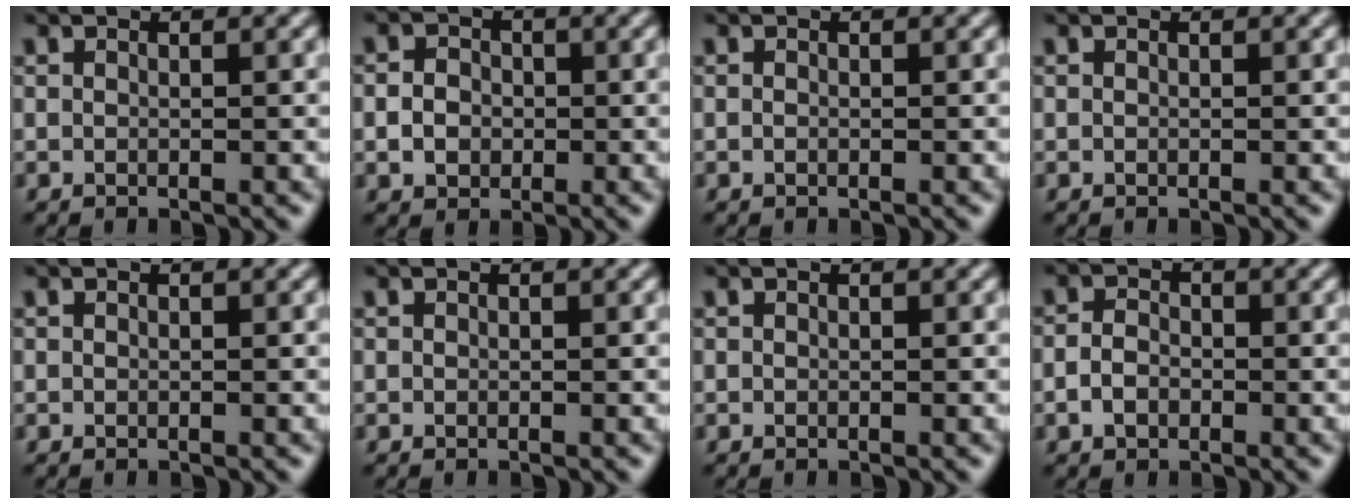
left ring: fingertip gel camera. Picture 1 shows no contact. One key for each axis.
{"total": 2.6, "fx": -0.4, "fy": 2.2, "fz": 1.3, "tx": -0.017, "ty": -0.001, "tz": -0.014}
{"total": 0.0}
{"total": 0.0}
{"total": 0.0}
{"total": 0.0}
{"total": 0.0}
{"total": 2.0, "fx": -0.7, "fy": 1.5, "fz": 1.2, "tx": -0.023, "ty": 0.001, "tz": -0.018}